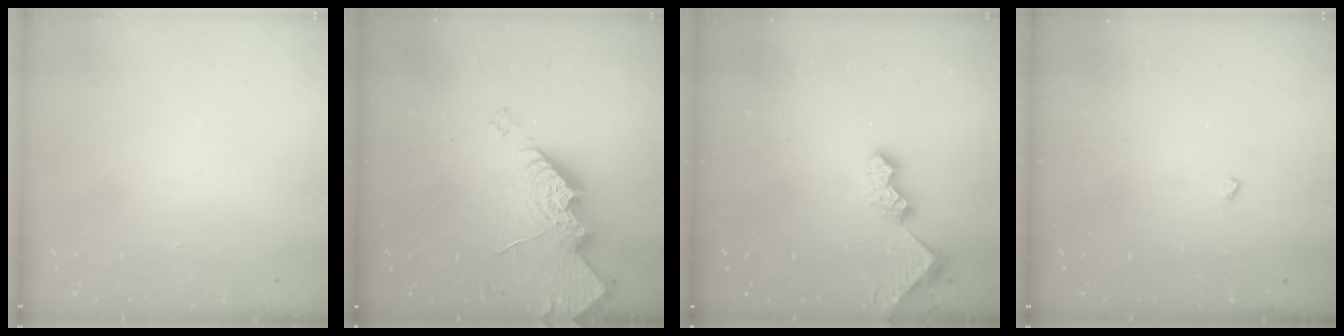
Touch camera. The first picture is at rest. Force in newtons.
{"total": 14.8, "press": 14.7, "slide": 1.5}
{"total": 8.5, "press": 8.5, "slide": 0.6}
{"total": 3.0, "press": 2.9, "slide": 0.4}